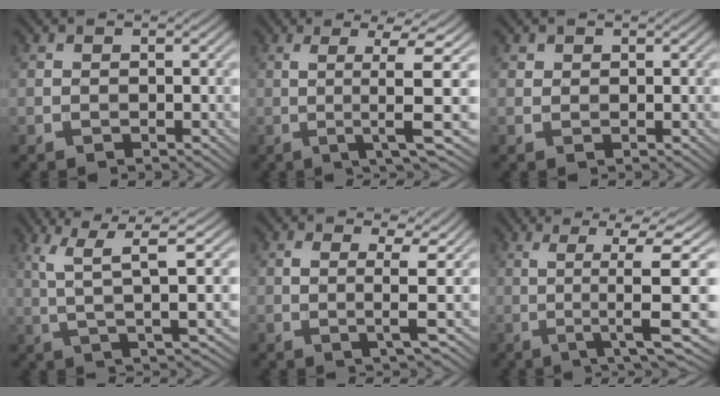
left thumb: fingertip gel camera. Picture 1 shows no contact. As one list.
[{"total": 7.1, "force": [-0.4, 0.2, 7.1], "torque": [-0.130, 0.009, -0.006]}, {"total": 0.9, "force": [0.6, 0.6, 0.2], "torque": [-0.003, -0.001, 0.013]}, {"total": 6.5, "force": [1.7, 0.8, 6.2], "torque": [-0.131, 0.012, 0.038]}, {"total": 3.5, "force": [0.4, 0.2, 3.5], "torque": [-0.071, 0.003, 0.003]}, {"total": 10.3, "force": [-0.7, 0.7, 10.3], "torque": [-0.164, 0.025, 0.000]}]